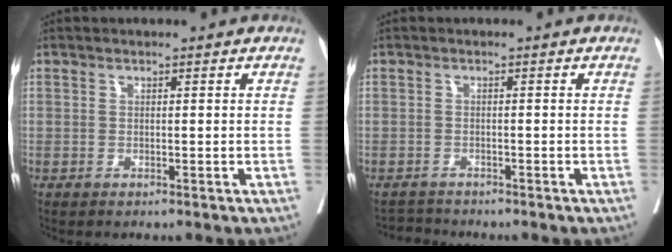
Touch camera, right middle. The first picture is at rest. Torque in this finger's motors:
{"motor_torque": [-0.19, -0.11, -0.09, -0.02]}